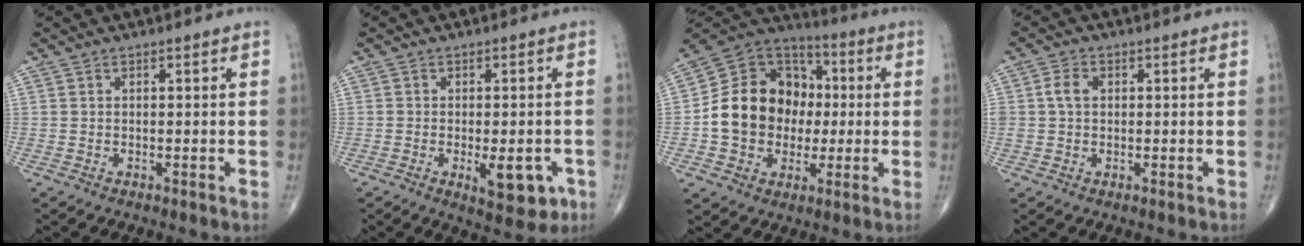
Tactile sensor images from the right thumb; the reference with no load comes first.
{"total": 7.8, "force": [-2.6, 3.5, 6.5], "torque": [-0.071, 0.000, -0.026]}
{"total": 17.8, "force": [-0.9, 14.8, 9.9], "torque": [-0.129, 0.035, -0.015]}
{"total": 3.6, "force": [0.6, 2.7, 2.4], "torque": [-0.050, 0.007, 0.012]}